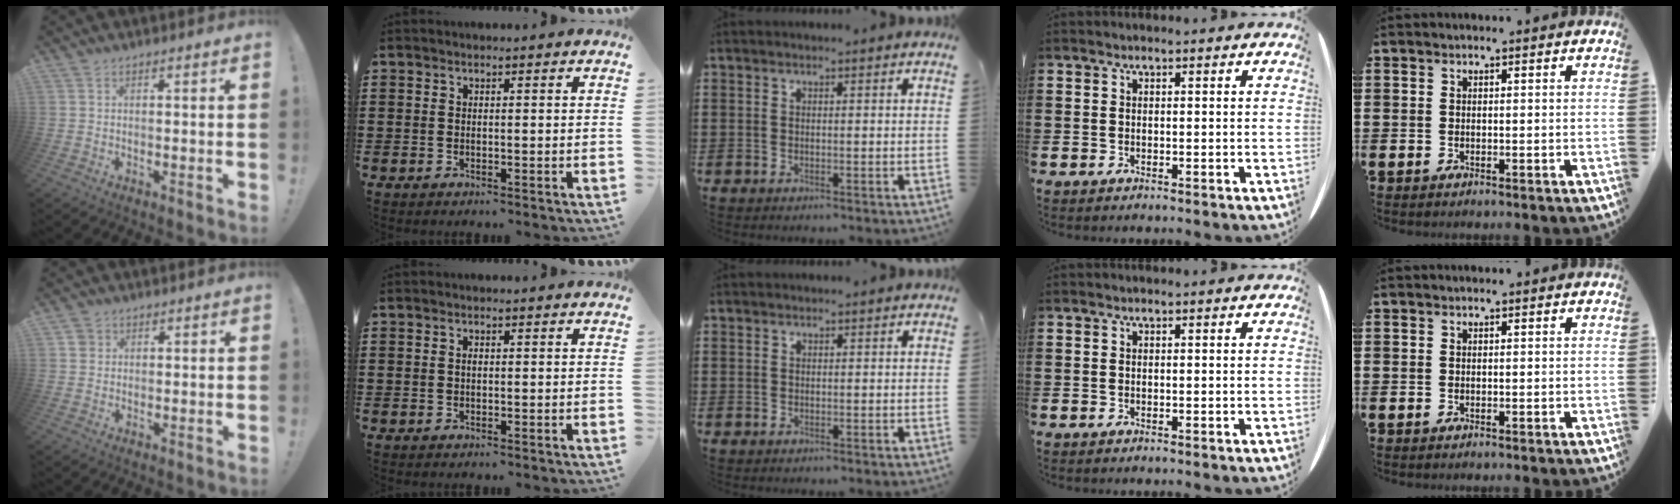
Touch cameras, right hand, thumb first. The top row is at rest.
{"thumb": {"total": 1.9, "force": [0.7, 1.6, 0.4], "torque": [-0.006, 0.001, 0.013]}, "index": {"total": 0.6, "force": [0.0, 0.3, 0.6], "torque": [-0.012, -0.002, 0.001]}, "middle": {"total": 0.7, "force": [-0.4, 0.5, 0.0], "torque": [0.000, 0.003, -0.010]}}